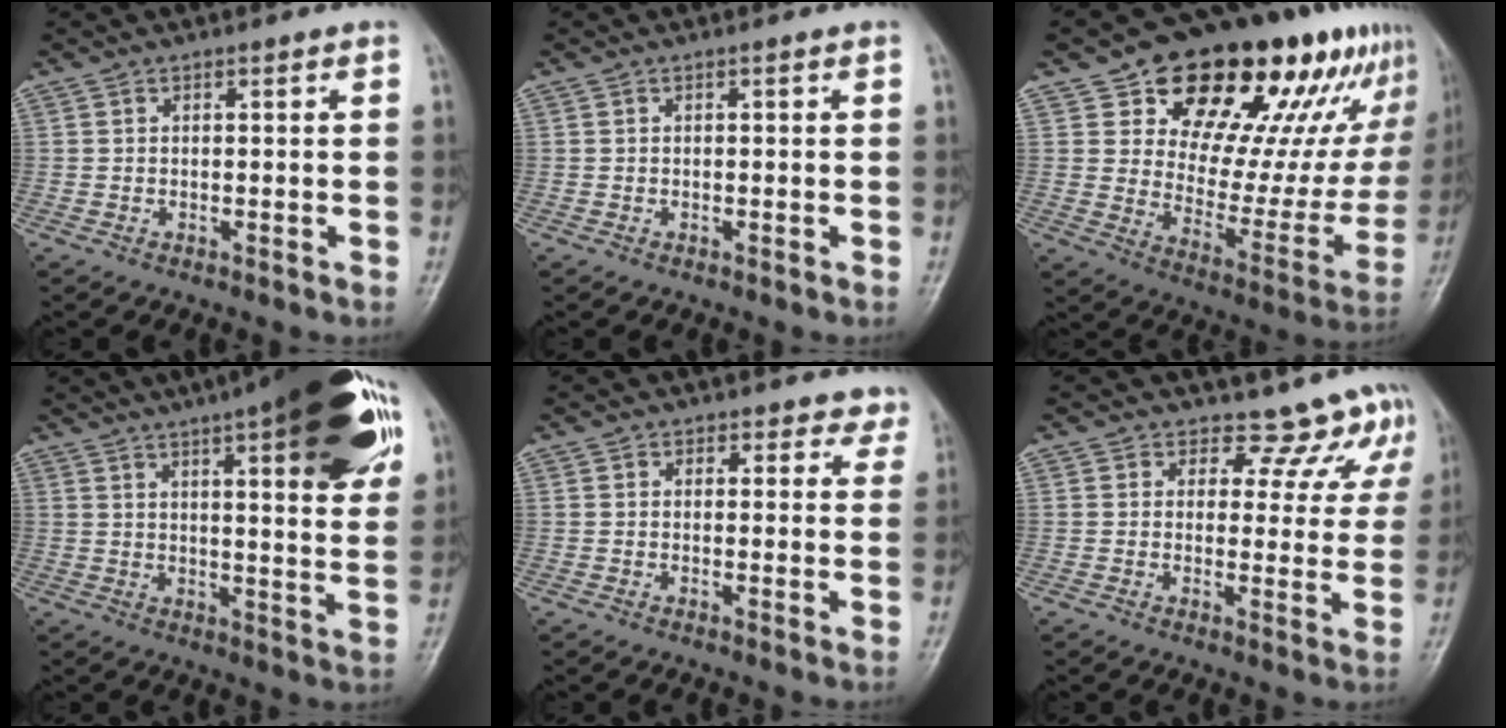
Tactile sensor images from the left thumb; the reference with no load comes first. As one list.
[{"total": 0.0}, {"total": 28.9, "force": [17.6, 14.2, 18.1], "torque": [-0.211, -0.047, 0.259]}, {"total": 24.1, "force": [11.6, 6.6, 20.0], "torque": [-0.253, -0.013, 0.156]}, {"total": 4.4, "force": [3.6, 2.5, 0.0], "torque": [0.046, -0.017, 0.023]}, {"total": 8.4, "force": [7.0, 4.6, 0.7], "torque": [0.037, -0.039, 0.067]}]